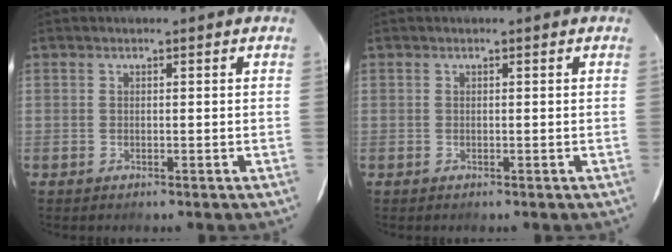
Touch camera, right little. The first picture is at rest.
{"total": 0.0}